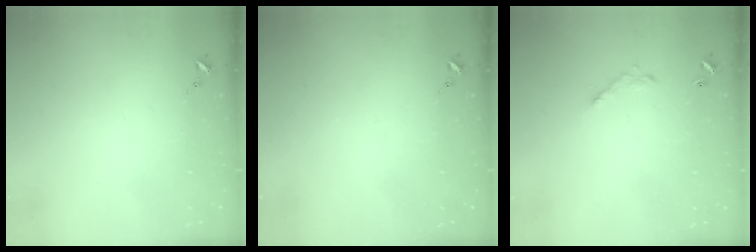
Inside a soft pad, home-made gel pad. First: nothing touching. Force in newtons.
{"total": 0.0}
{"total": 5.2, "press": 5.2, "slide": 0.2}